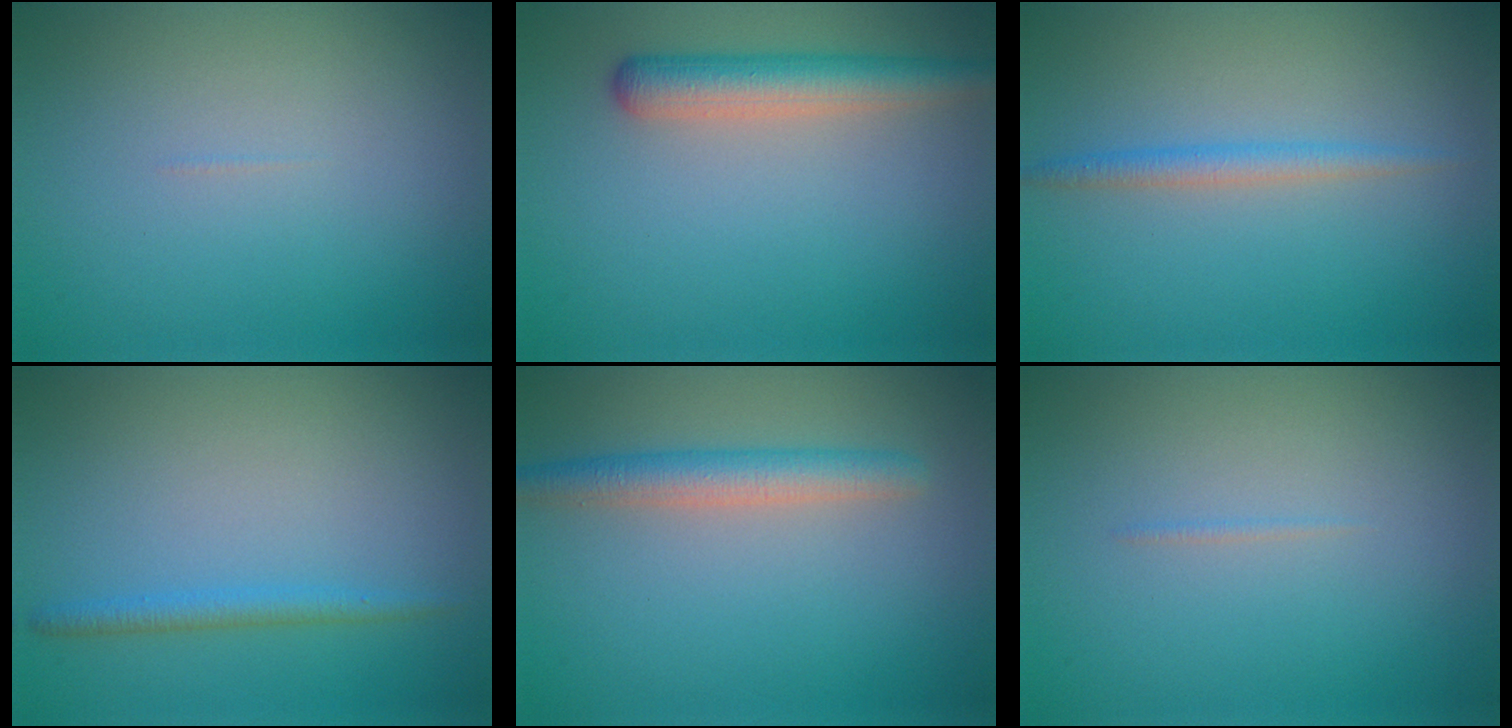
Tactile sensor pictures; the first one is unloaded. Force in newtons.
{"total": 3.9, "press": 3.8, "slide": 0.2}
{"total": 1.7, "press": 1.7, "slide": 0.1}
{"total": 1.6, "press": 1.6, "slide": 0.1}
{"total": 3.0, "press": 3.0, "slide": 0.1}
{"total": 0.7, "press": 0.7, "slide": 0.2}